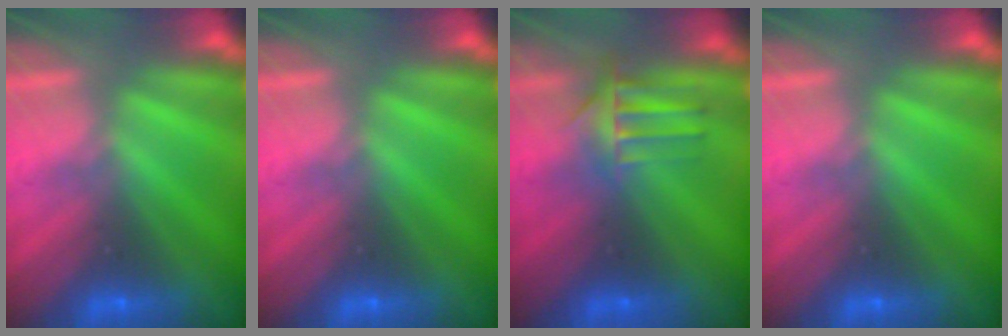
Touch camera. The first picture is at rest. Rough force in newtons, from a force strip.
{"total": 0.0}
{"total": 4.5}
{"total": 0.0}